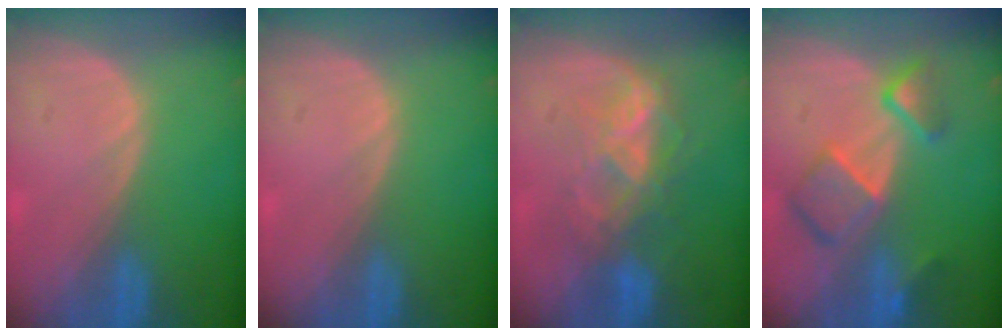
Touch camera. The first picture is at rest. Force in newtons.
{"total": 0.0}
{"total": 6.7, "press": 6.5, "slide": 1.5}
{"total": 7.8, "press": 6.8, "slide": 3.9}